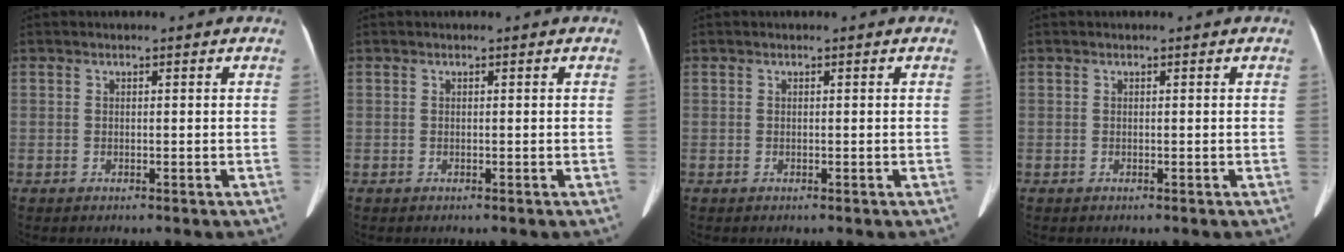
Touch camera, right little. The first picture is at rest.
{"total": 0.0}
{"total": 0.0}
{"total": 0.0}